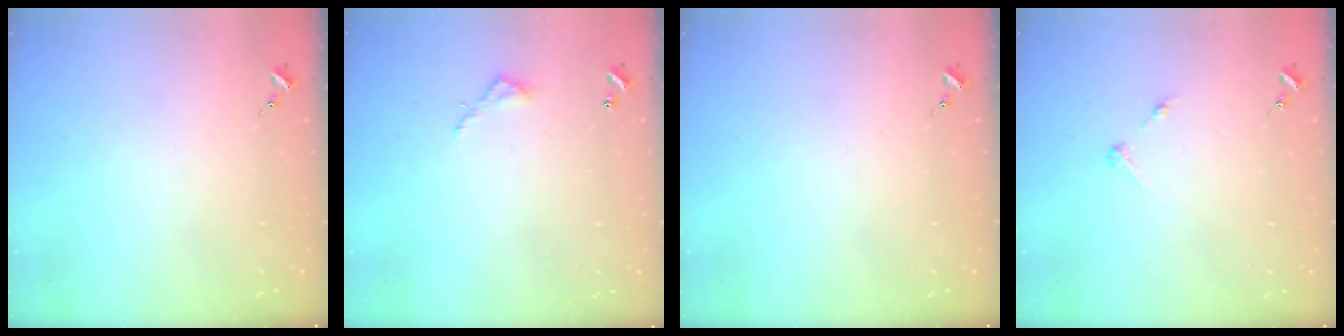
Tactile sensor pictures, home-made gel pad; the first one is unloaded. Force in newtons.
{"total": 3.9, "press": 3.9, "slide": 0.3}
{"total": 0.0}
{"total": 2.8, "press": 2.8, "slide": 0.3}